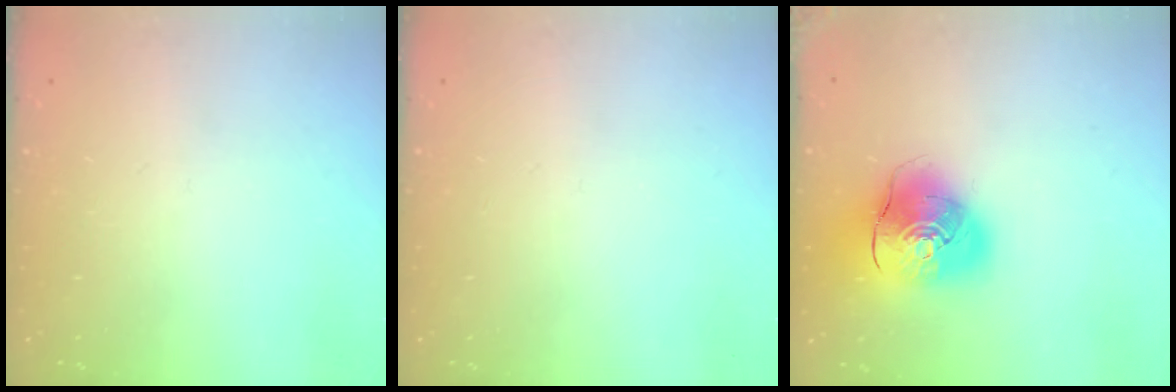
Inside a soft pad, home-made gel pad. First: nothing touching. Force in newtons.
{"total": 0.0}
{"total": 13.9, "press": 13.7, "slide": 2.3}